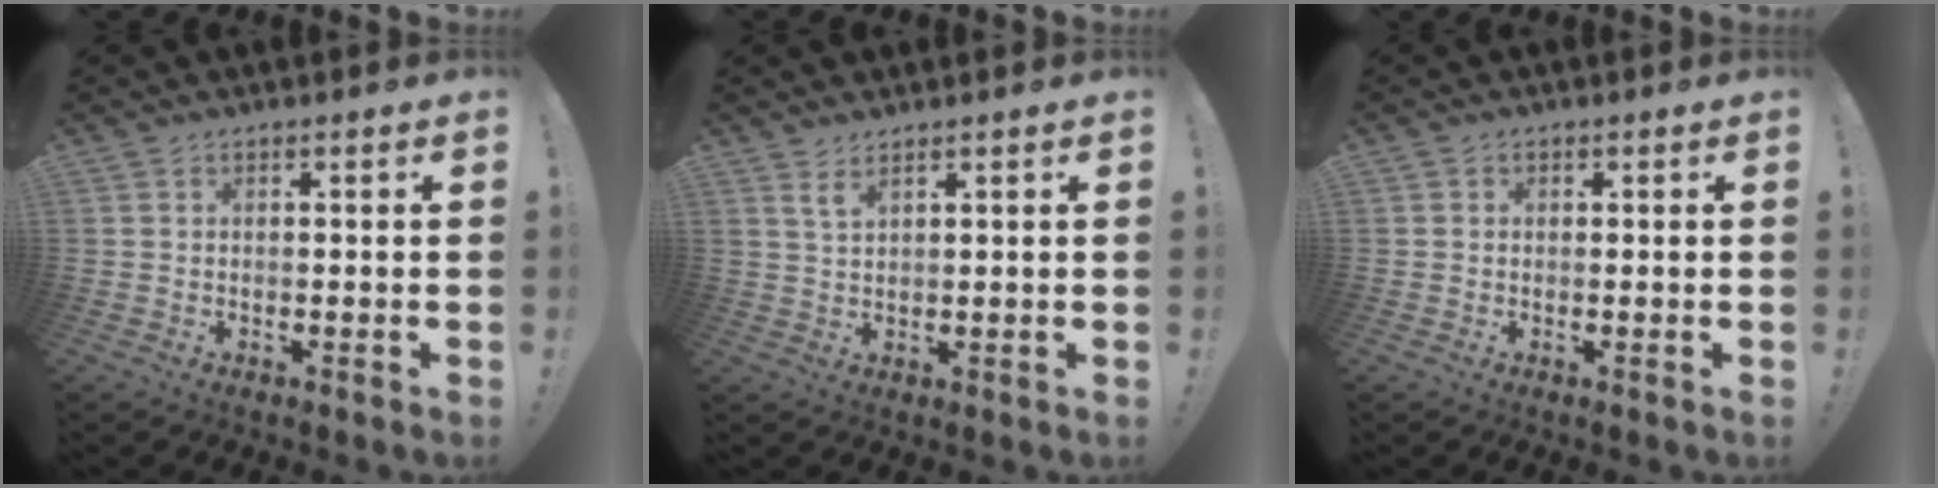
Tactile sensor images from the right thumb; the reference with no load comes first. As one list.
[{"total": 3.1, "force": [2.2, 0.6, 2.1], "torque": [-0.039, -0.010, 0.039]}, {"total": 0.8, "force": [0.1, 0.8, 0.1], "torque": [0.007, -0.002, 0.001]}]